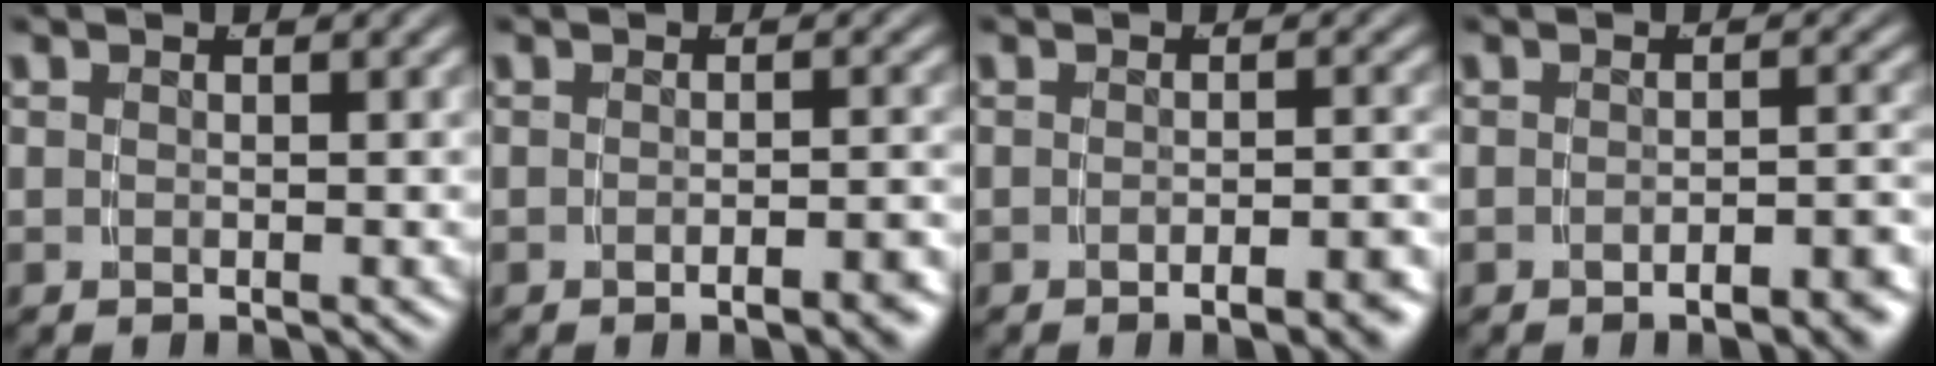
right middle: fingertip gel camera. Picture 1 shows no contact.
{"total": 2.2, "force": [-1.8, -0.1, 1.3], "torque": [-0.014, 0.006, -0.033]}
{"total": 2.8, "force": [-2.2, 0.0, 1.6], "torque": [-0.016, 0.006, -0.039]}
{"total": 3.1, "force": [-2.5, 0.2, 1.9], "torque": [-0.015, 0.006, -0.044]}